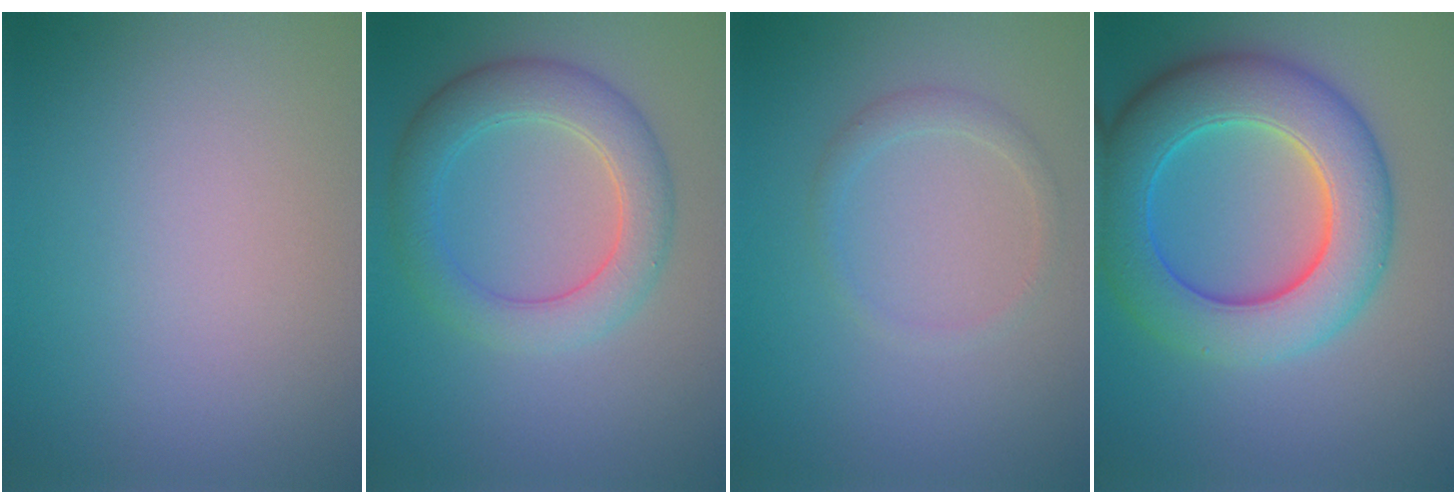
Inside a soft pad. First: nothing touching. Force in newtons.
{"total": 4.9, "press": 4.9, "slide": 0.4}
{"total": 1.3, "press": 1.3, "slide": 0.2}
{"total": 9.4, "press": 9.4, "slide": 0.3}